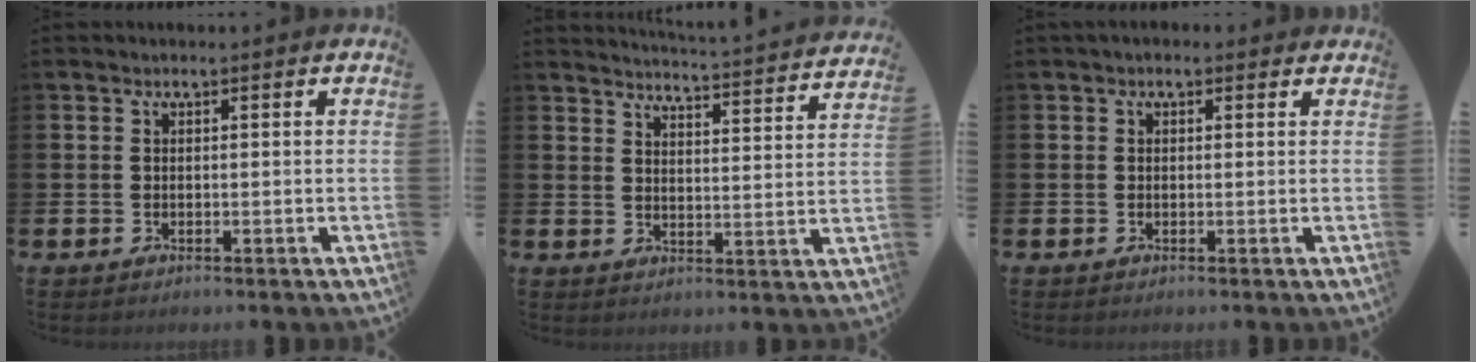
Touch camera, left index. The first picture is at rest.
{"total": 4.5, "force": [4.5, -0.6, 0.4], "torque": [-0.016, -0.043, 0.073]}
{"total": 0.6, "force": [0.2, 0.5, 0.3], "torque": [-0.001, 0.006, 0.001]}